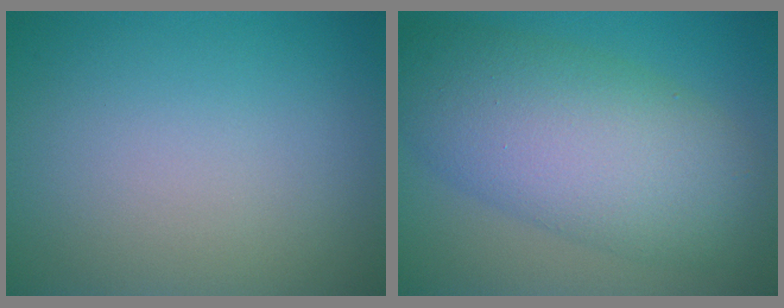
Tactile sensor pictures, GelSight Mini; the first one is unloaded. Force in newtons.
{"total": 9.9, "press": 9.9, "slide": 0.2}